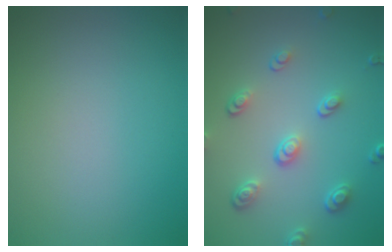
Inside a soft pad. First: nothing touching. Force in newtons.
{"total": 3.6, "press": 2.8, "slide": 2.3}